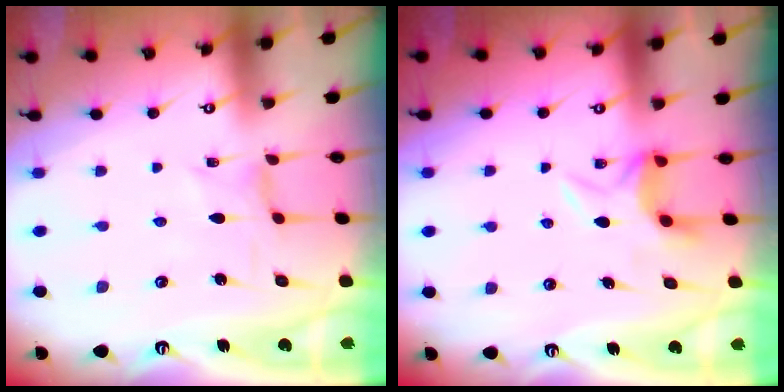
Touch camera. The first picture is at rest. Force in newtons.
{"total": 7.5, "press": 7.4, "slide": 1.1}